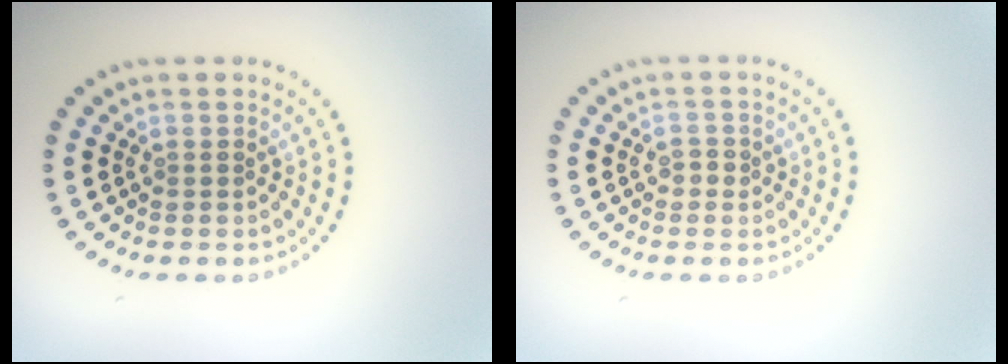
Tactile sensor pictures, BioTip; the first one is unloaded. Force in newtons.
{"total": 1.0, "press": 1.0, "slide": 0.3}